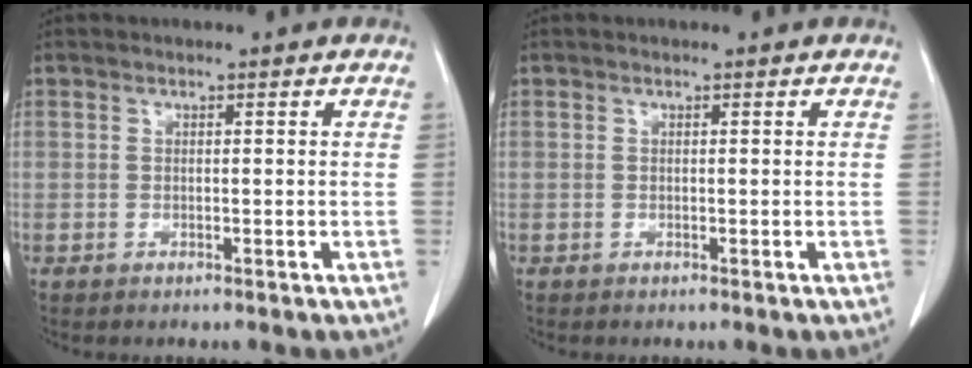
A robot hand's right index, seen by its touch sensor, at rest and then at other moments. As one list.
[{"total": 0.0}]